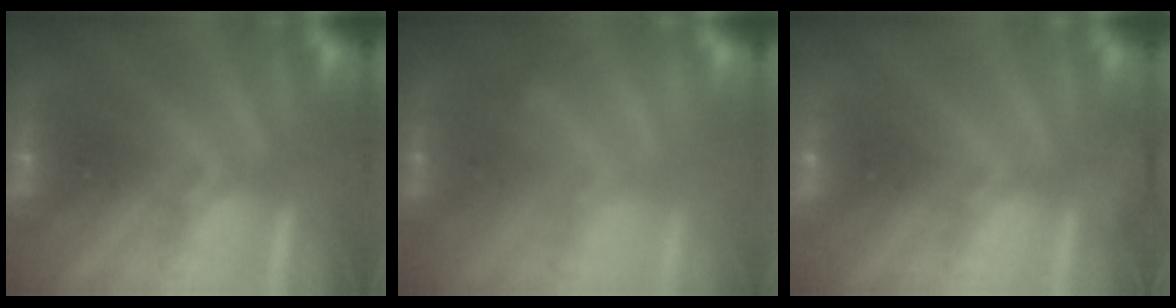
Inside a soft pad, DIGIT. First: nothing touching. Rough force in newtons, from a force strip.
{"total": 2.5}
{"total": 2.3}